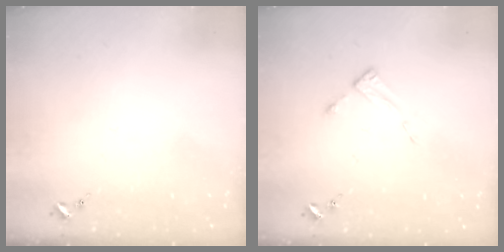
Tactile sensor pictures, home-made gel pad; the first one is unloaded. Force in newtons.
{"total": 2.6, "press": 2.6, "slide": 0.3}